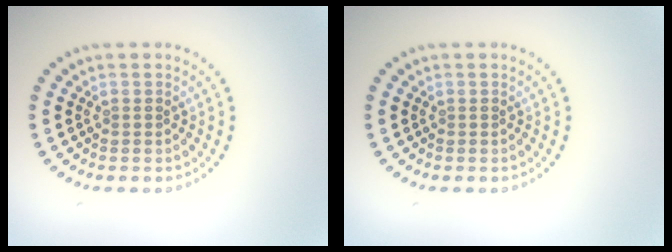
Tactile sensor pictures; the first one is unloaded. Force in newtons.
{"total": 0.0}